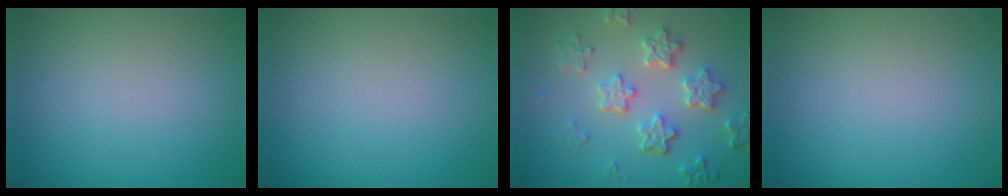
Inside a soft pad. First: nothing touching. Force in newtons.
{"total": 0.0}
{"total": 5.3, "press": 4.2, "slide": 3.3}
{"total": 0.0}